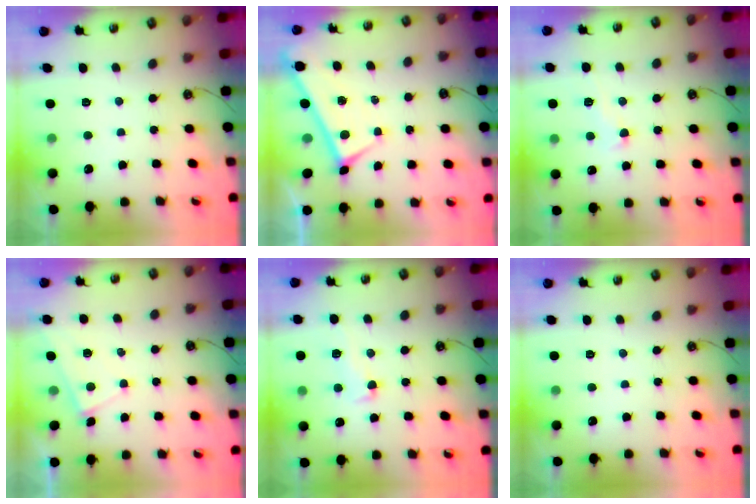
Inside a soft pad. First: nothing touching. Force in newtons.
{"total": 0.0}
{"total": 1.6, "press": 1.4, "slide": 0.7}
{"total": 0.6, "press": 0.6, "slide": 0.2}
{"total": 2.2, "press": 1.5, "slide": 1.6}
{"total": 0.0}